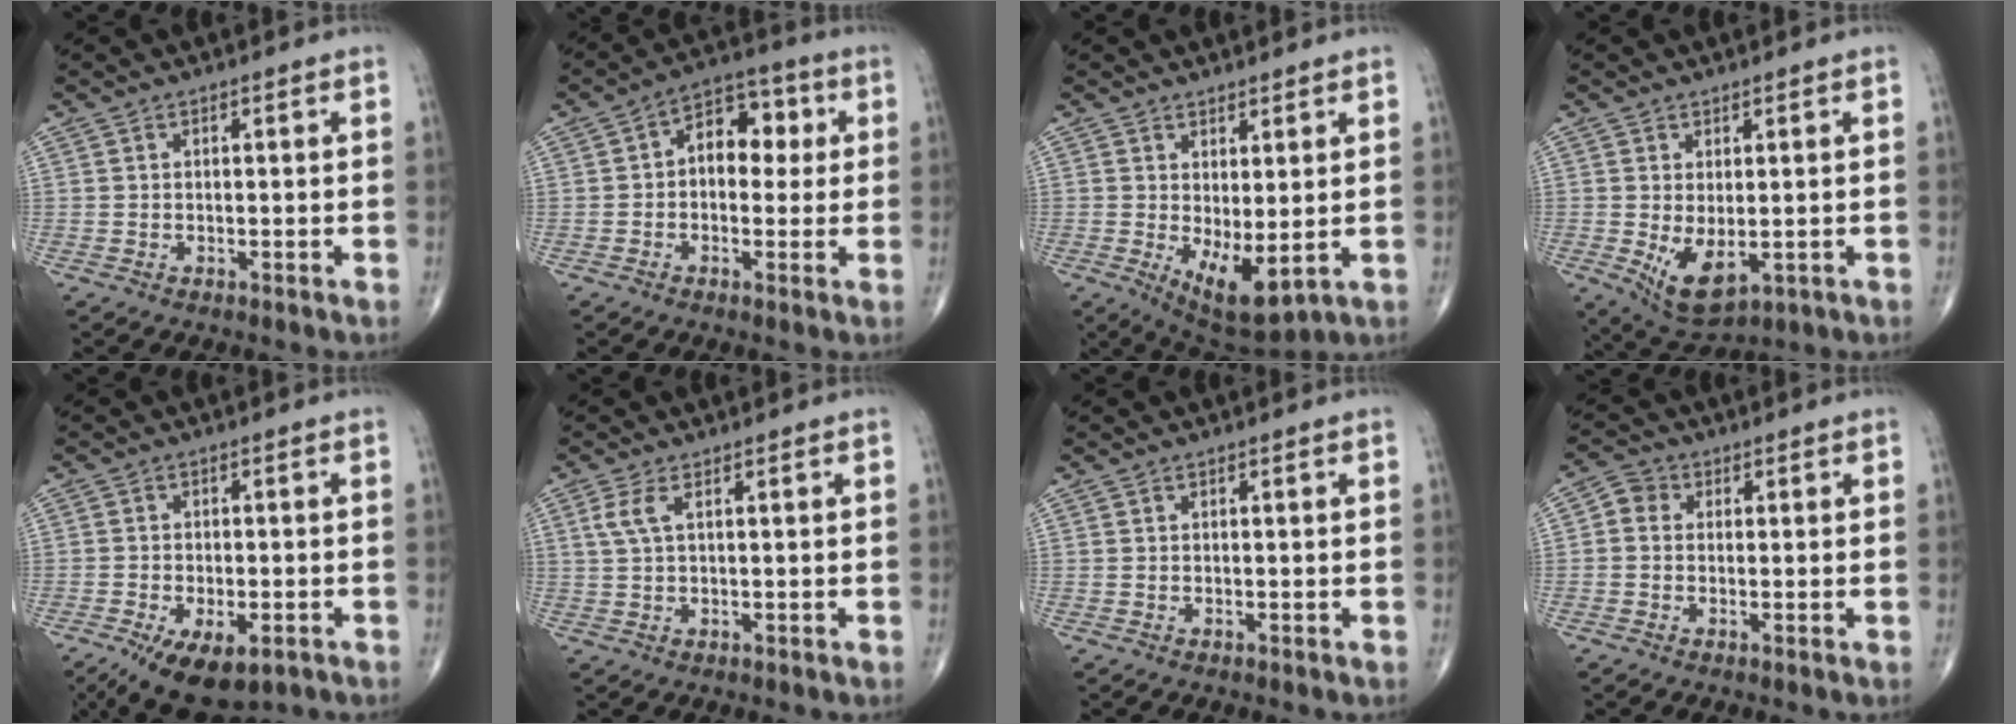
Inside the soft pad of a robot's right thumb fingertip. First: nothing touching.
{"total": 9.4, "force": [1.1, 6.3, 6.9], "torque": [-0.063, 0.028, 0.009]}
{"total": 8.5, "force": [-0.7, 3.4, 7.7], "torque": [-0.120, -0.019, 0.008]}
{"total": 7.4, "force": [-1.1, 3.7, 6.2], "torque": [-0.100, -0.017, 0.001]}
{"total": 11.5, "force": [-6.3, 5.5, 7.9], "torque": [-0.136, 0.003, -0.091]}
{"total": 3.0, "force": [1.1, 0.9, 2.6], "torque": [-0.074, 0.006, 0.029]}
{"total": 0.0}
{"total": 3.2, "force": [0.3, 2.8, 1.6], "torque": [-0.016, 0.008, -0.004]}